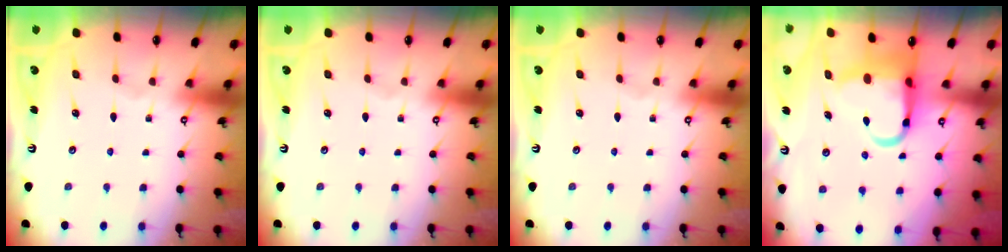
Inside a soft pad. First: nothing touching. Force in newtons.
{"total": 0.0}
{"total": 0.0}
{"total": 11.6, "press": 11.1, "slide": 3.0}